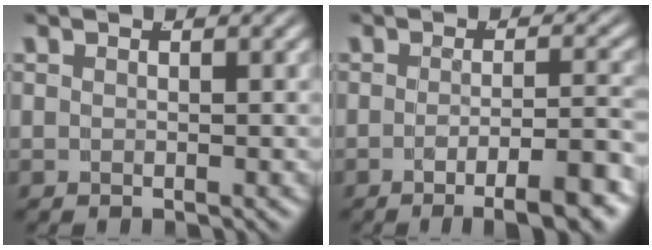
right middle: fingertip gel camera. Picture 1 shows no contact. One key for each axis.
{"total": 6.6, "fx": -4.8, "fy": 1.0, "fz": 4.4, "tx": -0.052, "ty": -0.005, "tz": -0.075}